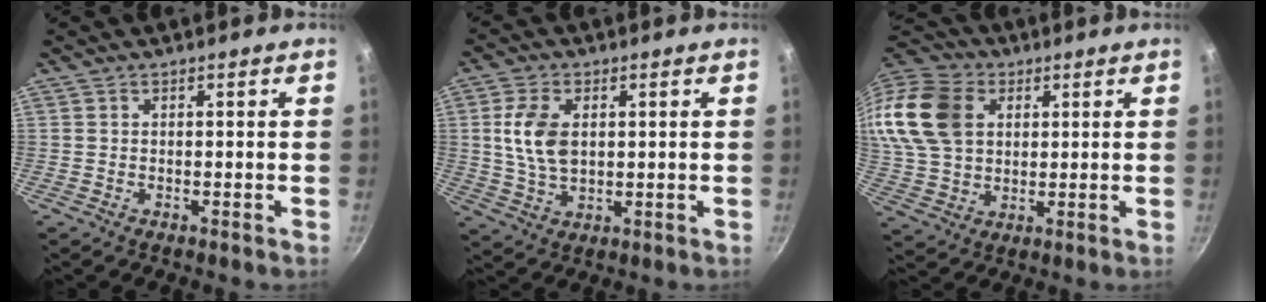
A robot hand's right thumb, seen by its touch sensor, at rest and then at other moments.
{"total": 9.0, "force": [1.6, 5.5, 6.9], "torque": [-0.125, -0.005, 0.032]}
{"total": 21.1, "force": [6.0, 15.5, 12.9], "torque": [-0.271, 0.017, 0.113]}